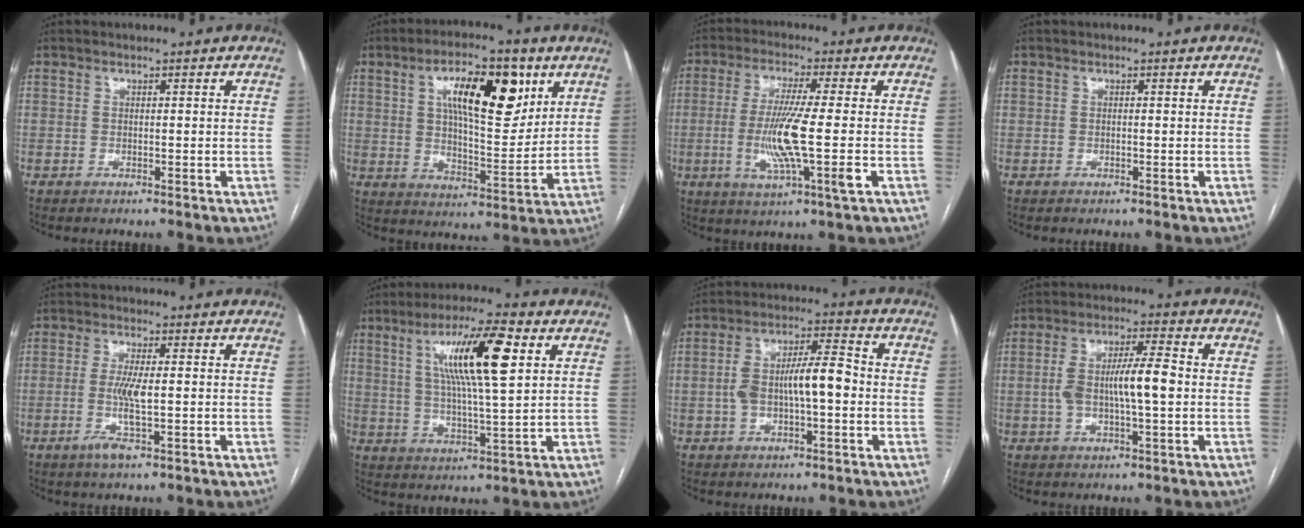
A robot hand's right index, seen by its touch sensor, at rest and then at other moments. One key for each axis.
{"total": 14.5, "fx": 6.1, "fy": 4.9, "fz": 12.2, "tx": -0.197, "ty": 0.012, "tz": 0.100}
{"total": 11.1, "fx": -1.8, "fy": -0.2, "fz": 10.9, "tx": -0.216, "ty": -0.015, "tz": -0.038}
{"total": 0.0}
{"total": 5.1, "fx": -1.1, "fy": 0.4, "fz": 4.9, "tx": -0.109, "ty": -0.011, "tz": -0.020}
{"total": 13.3, "fx": 4.4, "fy": 1.3, "fz": 12.4, "tx": -0.226, "ty": 0.011, "tz": 0.077}
{"total": 9.8, "fx": -0.8, "fy": 2.9, "fz": 9.3, "tx": -0.178, "ty": 0.029, "tz": -0.012}
{"total": 9.2, "fx": -0.3, "fy": 1.9, "fz": 9.0, "tx": -0.170, "ty": 0.017, "tz": -0.005}